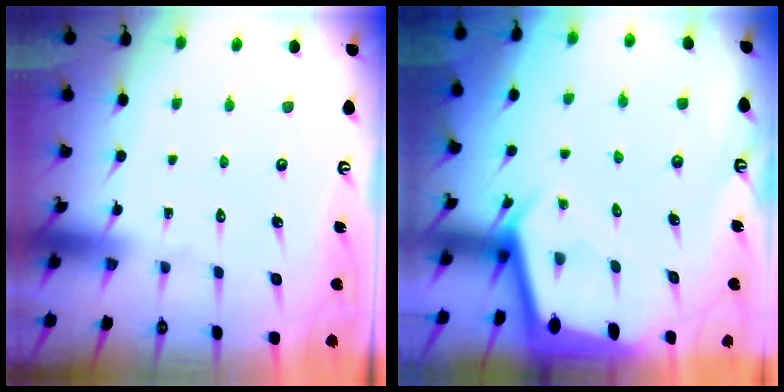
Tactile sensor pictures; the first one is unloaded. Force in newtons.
{"total": 2.4, "press": 2.4, "slide": 0.2}